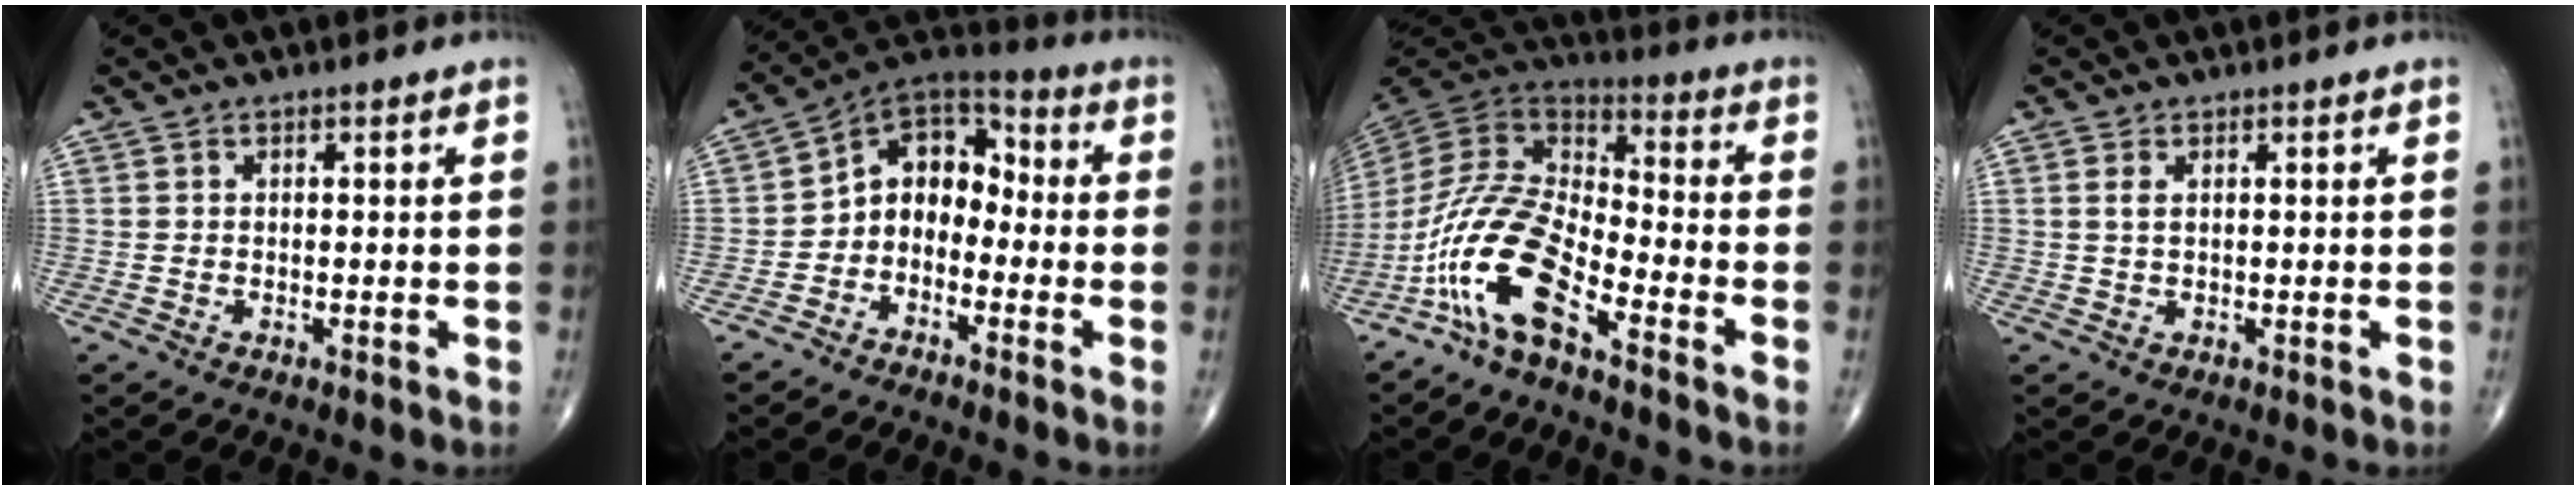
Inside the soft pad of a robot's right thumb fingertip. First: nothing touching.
{"total": 9.9, "force": [-2.5, 7.4, 6.1], "torque": [-0.064, 0.059, -0.064]}
{"total": 14.0, "force": [-8.2, 4.7, 10.3], "torque": [-0.212, 0.070, -0.169]}
{"total": 1.6, "force": [0.6, 0.8, 1.3], "torque": [-0.029, 0.004, 0.014]}